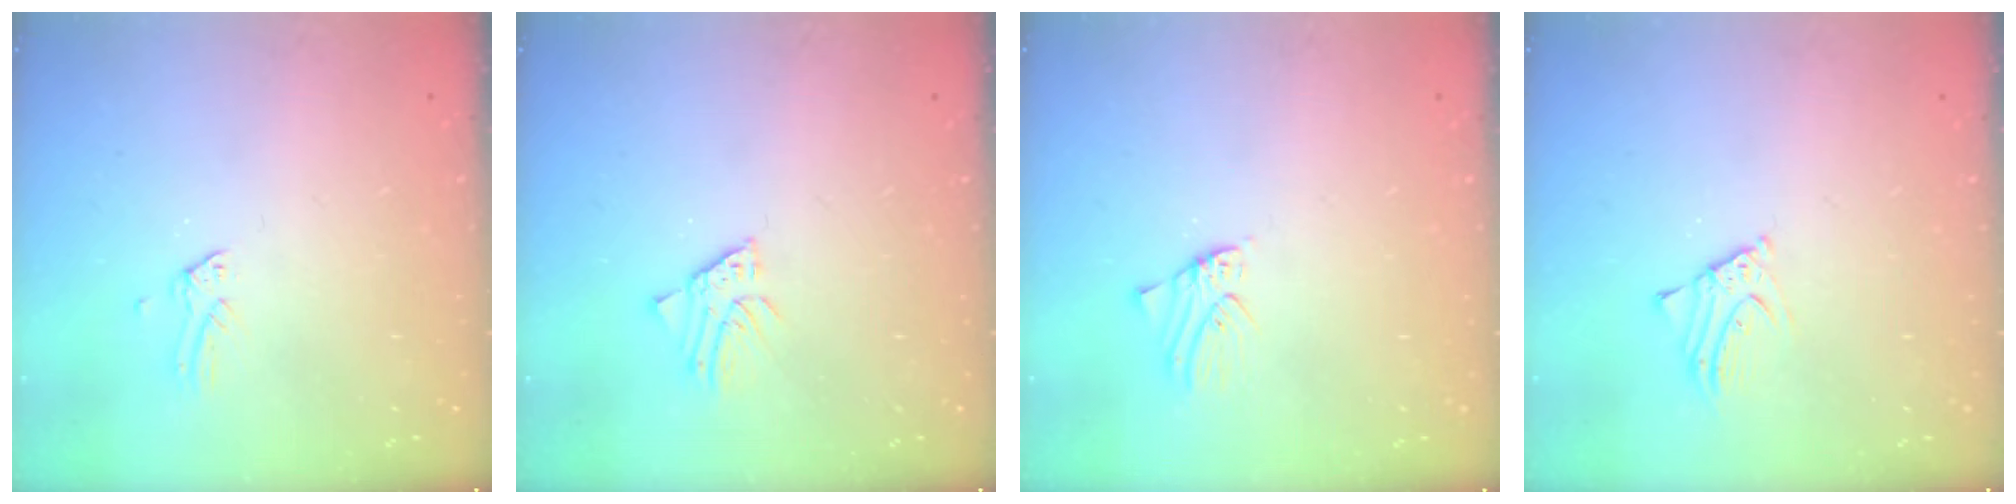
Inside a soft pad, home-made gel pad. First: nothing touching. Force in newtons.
{"total": 2.4, "press": 2.4, "slide": 0.2}
{"total": 1.1, "press": 1.1, "slide": 0.1}
{"total": 1.8, "press": 1.8, "slide": 0.2}